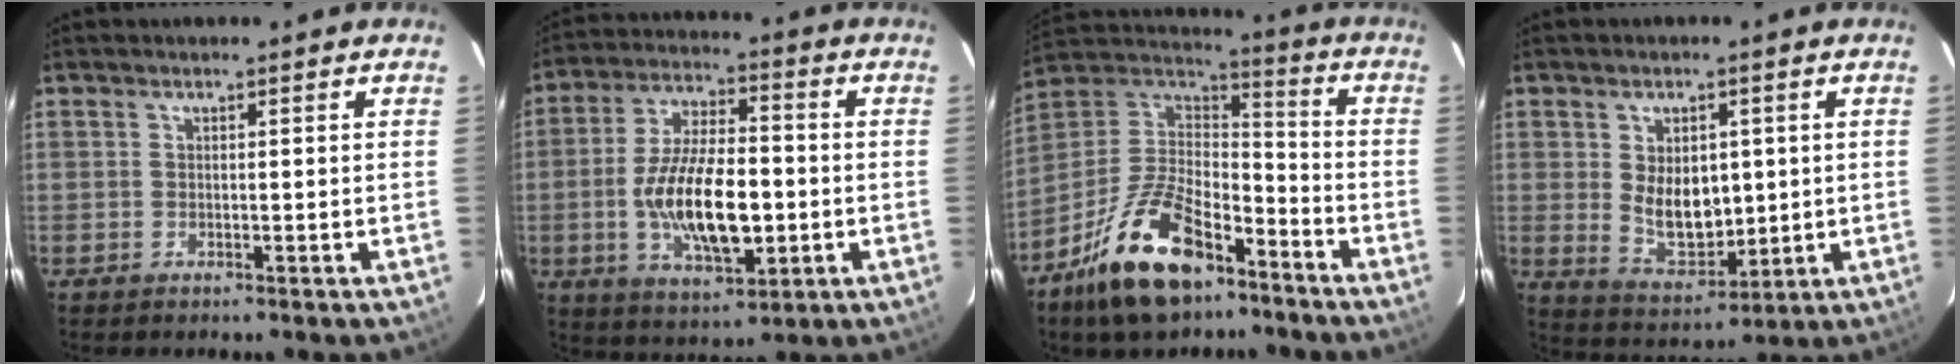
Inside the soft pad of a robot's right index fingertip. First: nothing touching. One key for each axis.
{"total": 15.9, "fx": -2.7, "fy": 6.7, "fz": 14.2, "tx": -0.273, "ty": -0.004, "tz": -0.041}
{"total": 20.5, "fx": -12.9, "fy": 9.6, "fz": 12.8, "tx": -0.267, "ty": 0.001, "tz": -0.227}
{"total": 9.3, "fx": 0.9, "fy": 6.0, "fz": 7.1, "tx": -0.128, "ty": -0.010, "tz": 0.036}